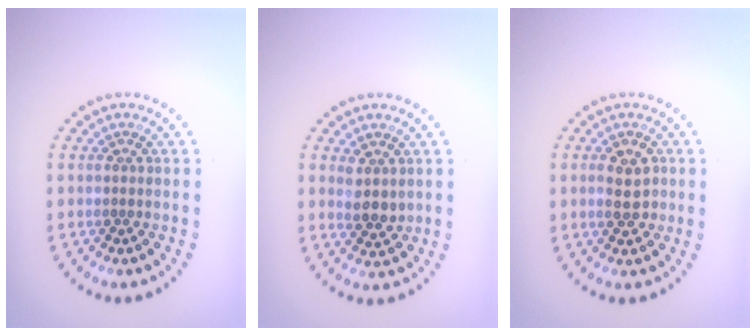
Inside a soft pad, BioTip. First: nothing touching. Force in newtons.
{"total": 2.1, "press": 1.9, "slide": 0.9}
{"total": 2.8, "press": 2.8, "slide": 0.1}